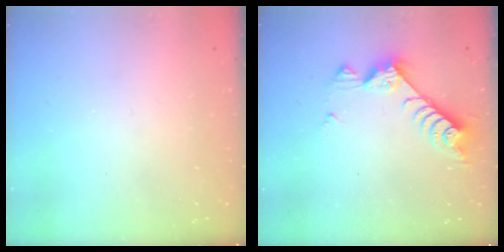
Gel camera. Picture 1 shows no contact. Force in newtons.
{"total": 7.6, "press": 7.6, "slide": 0.6}